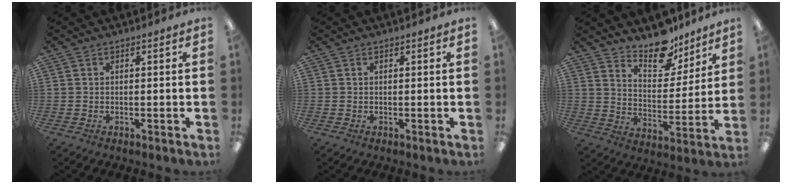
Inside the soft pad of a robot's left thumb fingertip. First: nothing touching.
{"total": 0.0}
{"total": 12.6, "force": [10.8, 5.1, 3.9], "torque": [-0.052, -0.081, 0.199]}